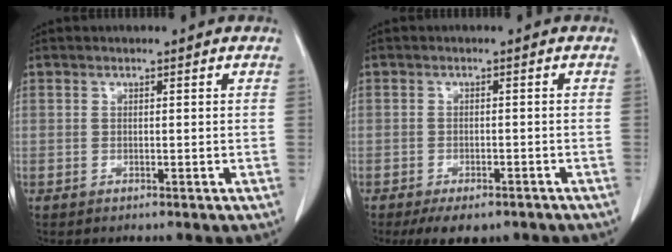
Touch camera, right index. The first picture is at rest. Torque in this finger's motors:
{"motor_torque": [-0.32, -0.09, -0.06, -0.04]}